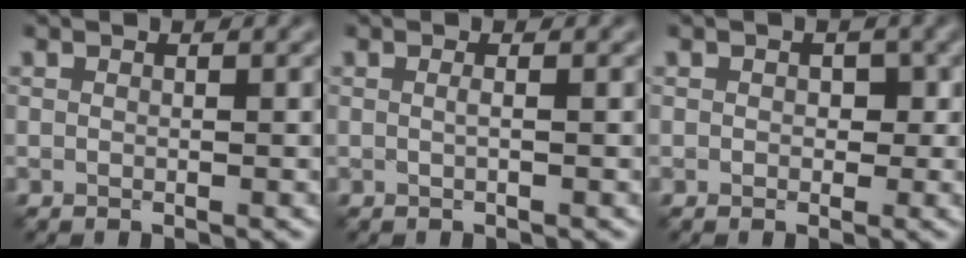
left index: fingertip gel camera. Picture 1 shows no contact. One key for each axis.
{"total": 0.8, "fx": 0.0, "fy": 0.3, "fz": 0.8, "tx": -0.011, "ty": -0.001, "tz": -0.006}
{"total": 1.5, "fx": 0.0, "fy": 1.2, "fz": 0.8, "tx": -0.008, "ty": -0.003, "tz": -0.003}